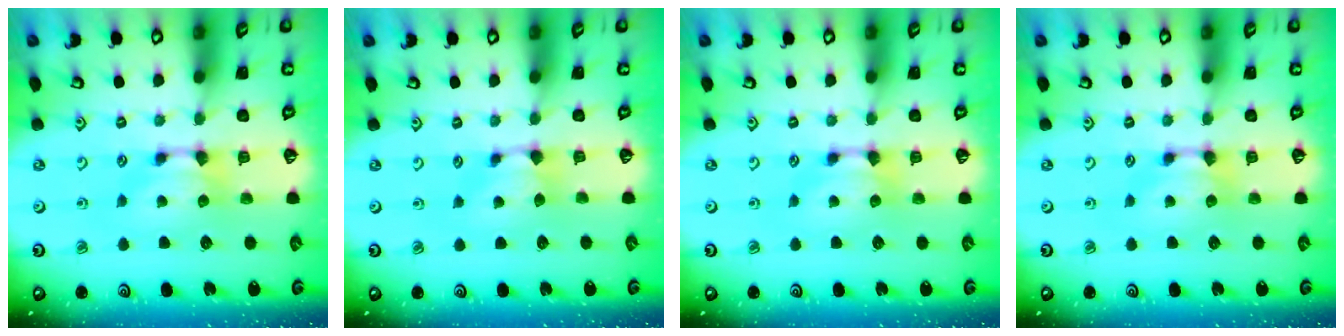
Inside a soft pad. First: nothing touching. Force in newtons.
{"total": 0.9, "press": 0.7, "slide": 0.6}
{"total": 0.0}
{"total": 0.0}